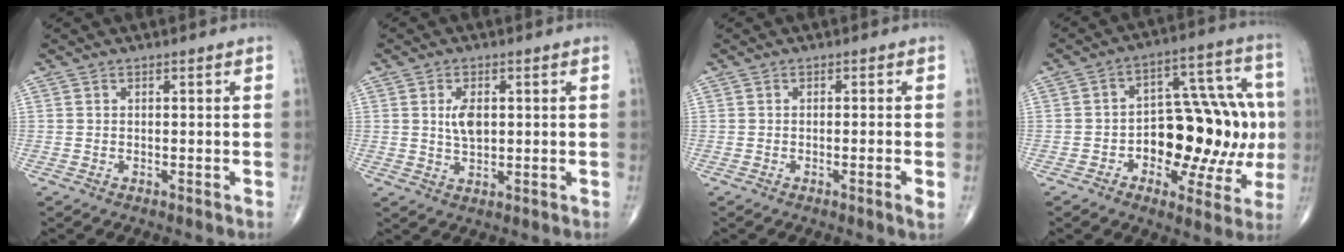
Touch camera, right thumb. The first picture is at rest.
{"total": 4.6, "force": [0.8, 2.6, 3.7], "torque": [-0.063, -0.007, 0.016]}
{"total": 1.9, "force": [-0.5, -0.1, 1.8], "torque": [-0.035, -0.005, -0.011]}
{"total": 19.9, "force": [-2.1, 11.0, 16.5], "torque": [-0.176, 0.044, -0.023]}